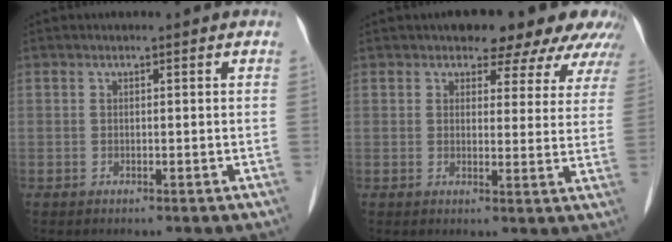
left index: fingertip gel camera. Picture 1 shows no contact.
{"total": 11.1, "force": [9.3, 4.4, 4.2], "torque": [-0.011, 0.005, 0.084]}